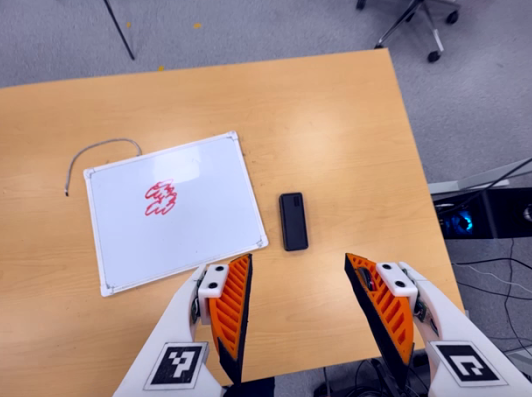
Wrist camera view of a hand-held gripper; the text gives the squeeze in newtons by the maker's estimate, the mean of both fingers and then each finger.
{"total": 0.0}